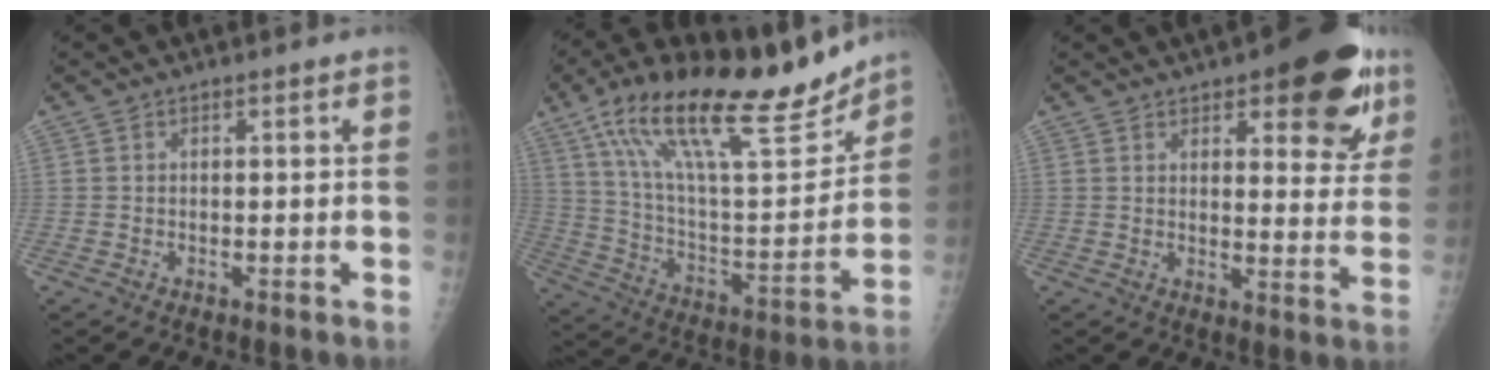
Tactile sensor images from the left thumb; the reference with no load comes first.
{"total": 27.3, "force": [19.1, 8.0, 17.9], "torque": [-0.262, -0.057, 0.325]}
{"total": 16.8, "force": [9.2, 6.4, 12.5], "torque": [-0.106, -0.044, 0.114]}